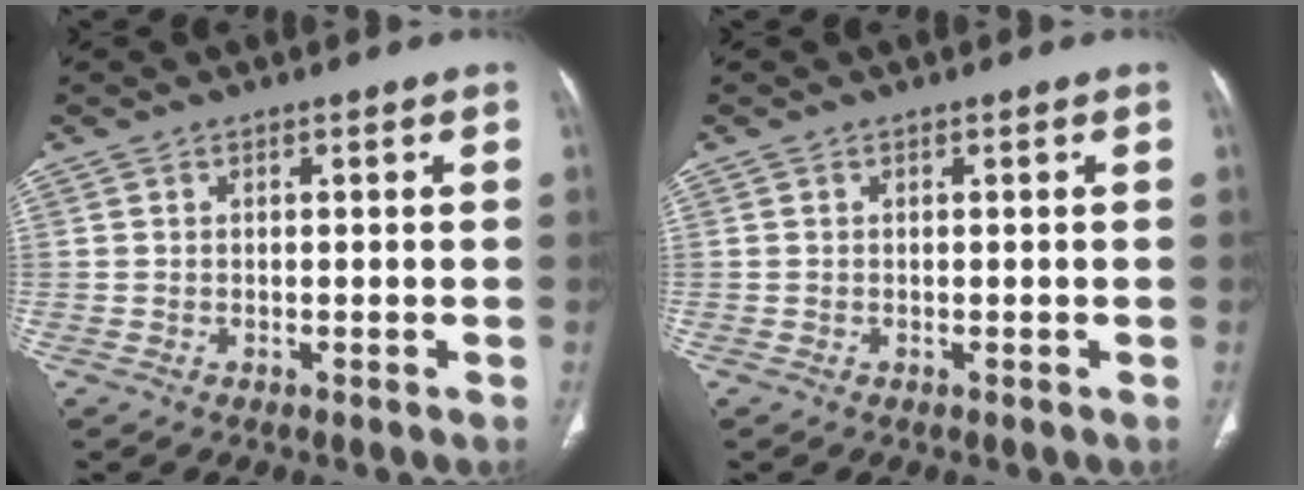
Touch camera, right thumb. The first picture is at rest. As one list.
[{"total": 0.0}]